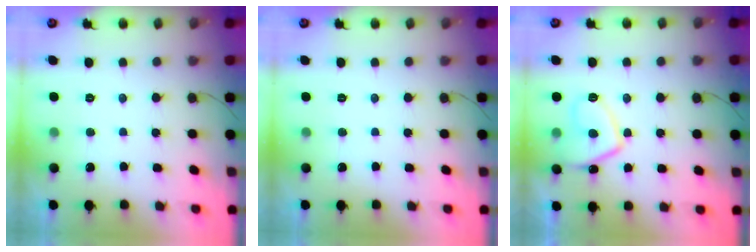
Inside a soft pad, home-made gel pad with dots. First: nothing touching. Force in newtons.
{"total": 0.0}
{"total": 9.1, "press": 8.9, "slide": 1.5}